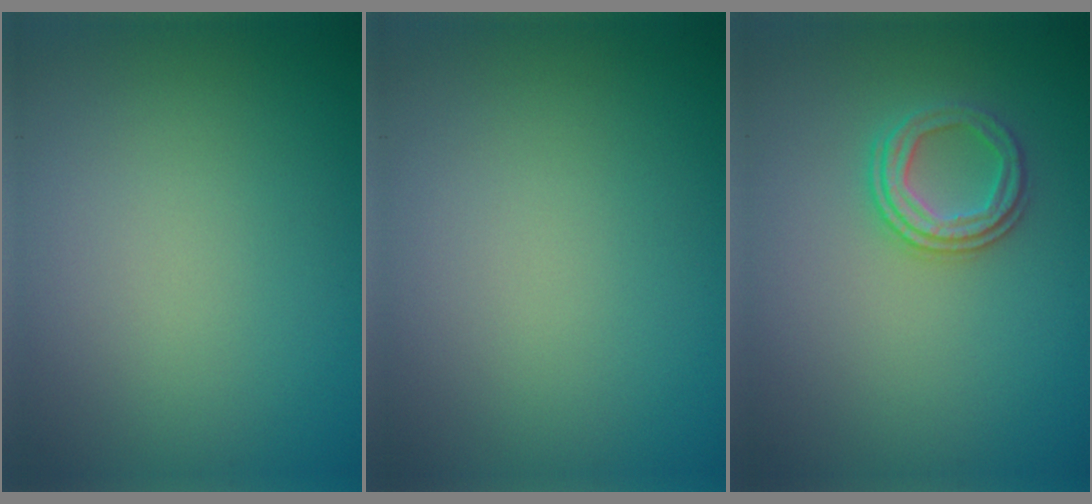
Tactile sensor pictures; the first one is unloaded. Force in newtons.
{"total": 0.0}
{"total": 2.5, "press": 2.4, "slide": 0.9}